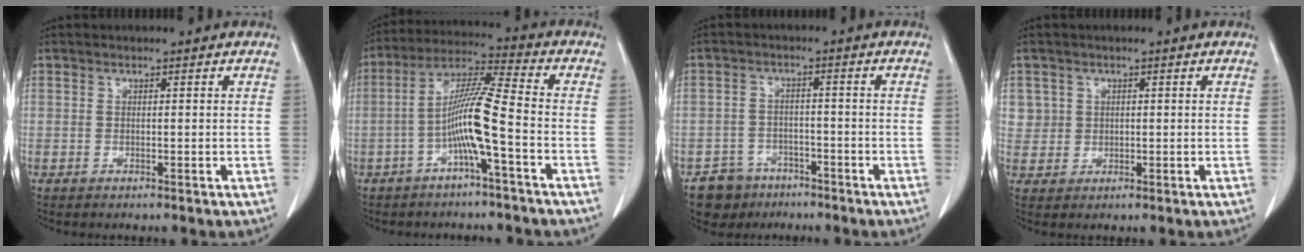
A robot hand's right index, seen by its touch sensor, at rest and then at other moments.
{"total": 9.2, "force": [-3.0, -0.6, 8.6], "torque": [-0.168, 0.020, -0.058]}
{"total": 5.5, "force": [-3.9, 3.9, 0.1], "torque": [0.001, 0.009, -0.062]}
{"total": 2.9, "force": [1.0, 2.7, -0.2], "torque": [0.022, 0.003, 0.016]}